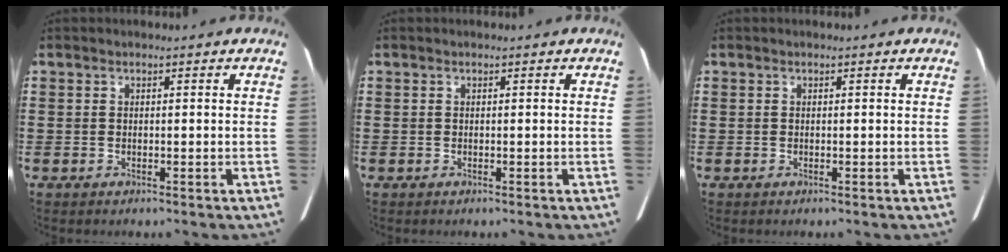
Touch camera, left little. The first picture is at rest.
{"total": 0.0}
{"total": 0.0}